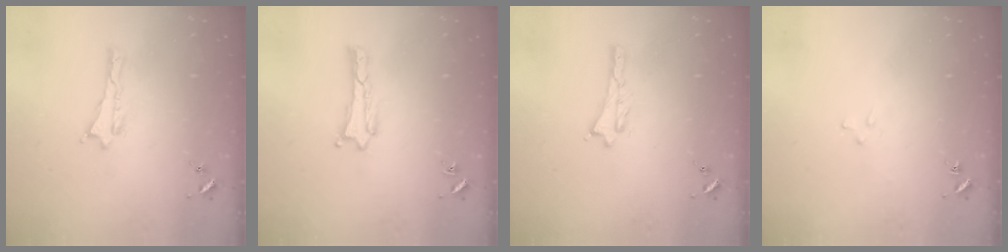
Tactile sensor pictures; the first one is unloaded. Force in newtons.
{"total": 0.0}
{"total": 0.0}
{"total": 1.9, "press": 1.9, "slide": 0.1}